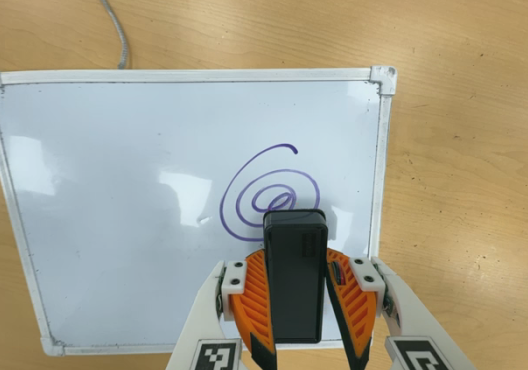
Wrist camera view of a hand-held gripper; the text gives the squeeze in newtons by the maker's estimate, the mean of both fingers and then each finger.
{"total": 7.7, "left": 6.2, "right": 9.2}